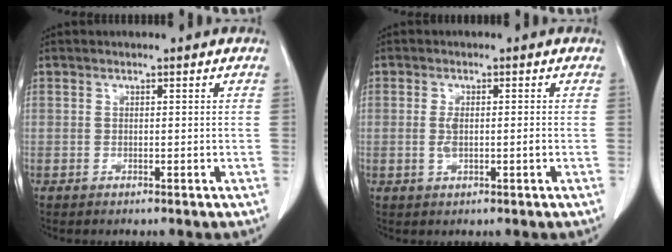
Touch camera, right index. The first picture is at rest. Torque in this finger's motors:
{"motor_torque": [0.04, 0.09, 0.10, 0.02]}